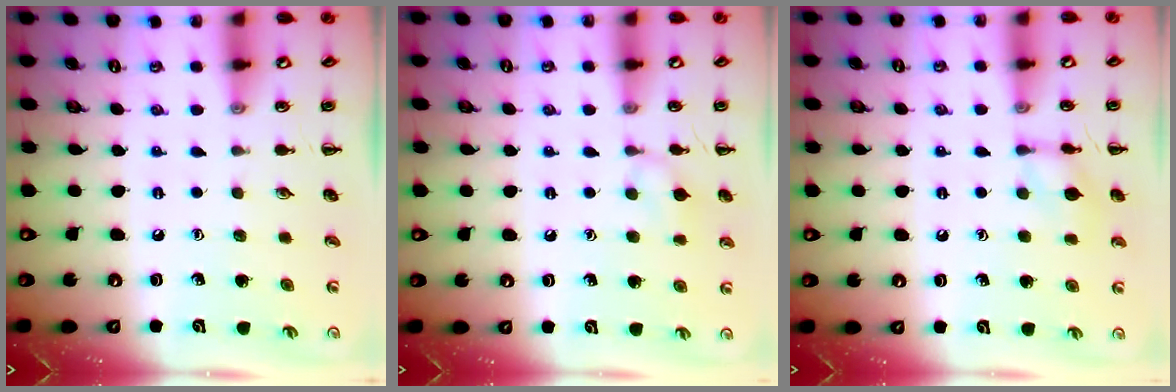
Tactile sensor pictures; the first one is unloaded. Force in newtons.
{"total": 7.3, "press": 6.9, "slide": 2.1}
{"total": 7.8, "press": 7.7, "slide": 1.4}